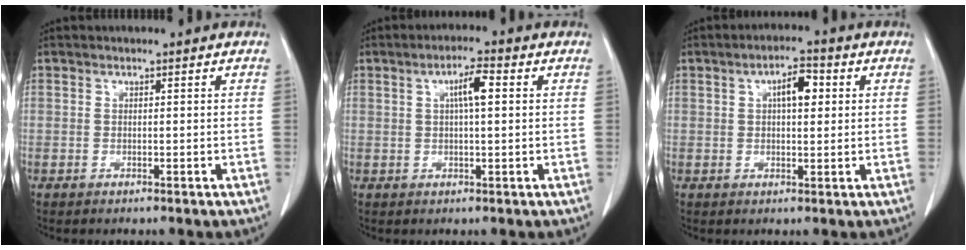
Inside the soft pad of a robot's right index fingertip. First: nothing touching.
{"total": 4.2, "force": [1.0, 0.5, 4.0], "torque": [-0.071, 0.008, 0.017]}
{"total": 4.6, "force": [1.3, 1.6, 4.1], "torque": [-0.067, 0.011, 0.019]}